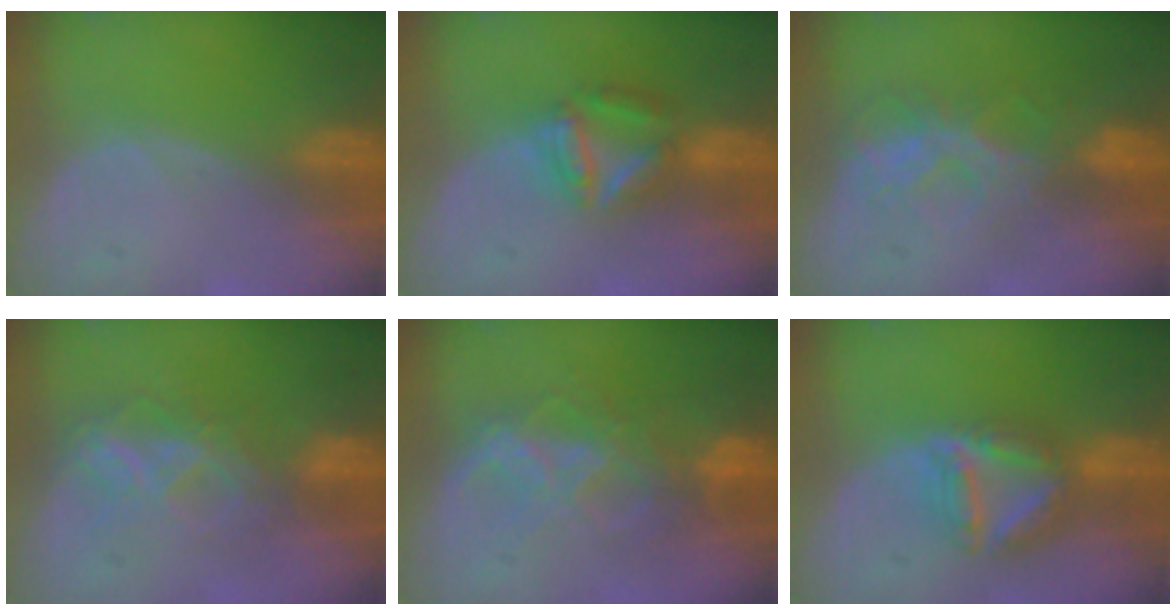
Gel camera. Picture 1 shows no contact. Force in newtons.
{"total": 6.0, "press": 5.9, "slide": 1.0}
{"total": 6.3, "press": 6.2, "slide": 1.2}
{"total": 6.1, "press": 5.8, "slide": 2.0}
{"total": 8.3, "press": 7.4, "slide": 3.8}
{"total": 7.8, "press": 6.8, "slide": 3.8}